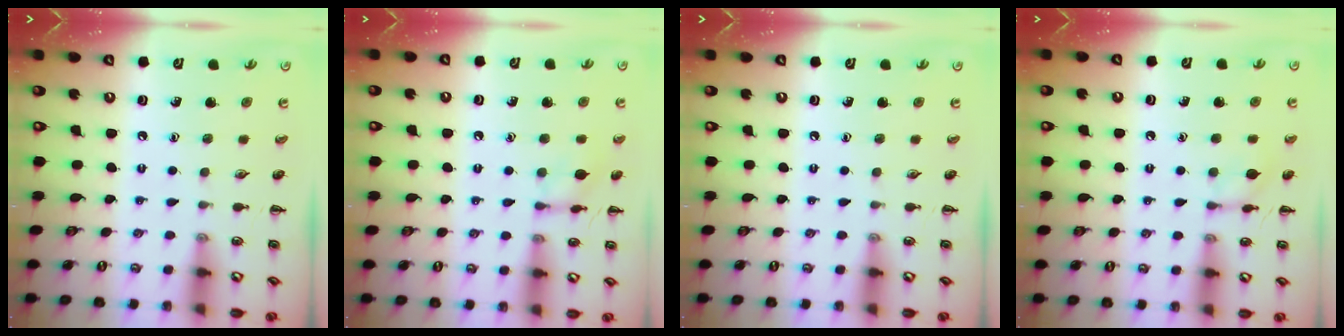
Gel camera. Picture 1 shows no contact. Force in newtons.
{"total": 7.4, "press": 7.3, "slide": 1.2}
{"total": 0.0}
{"total": 7.7, "press": 7.6, "slide": 0.4}